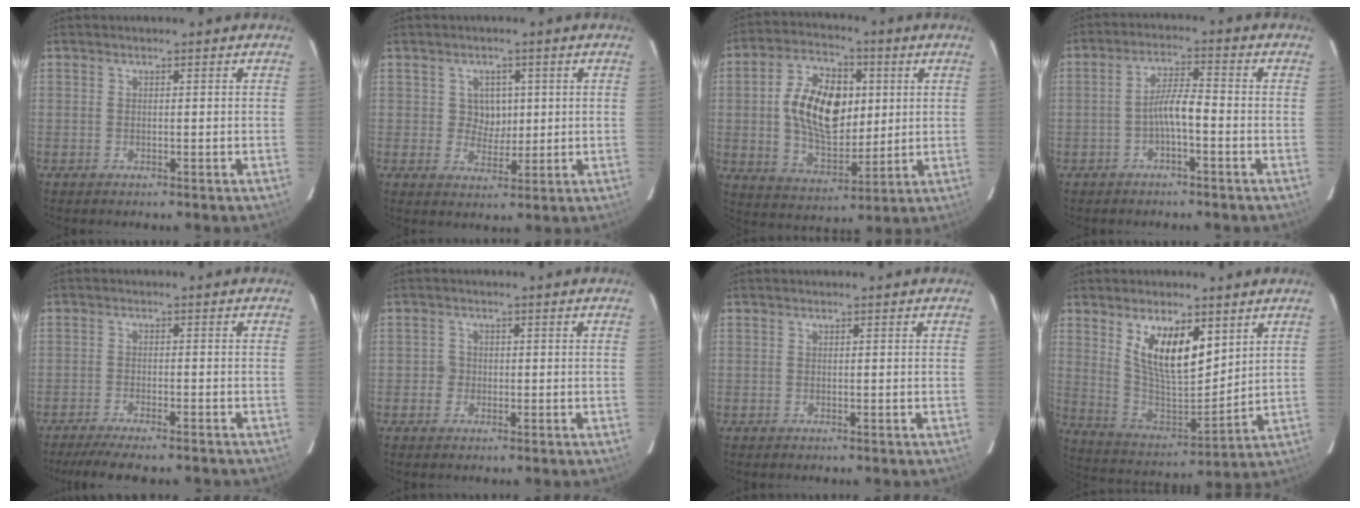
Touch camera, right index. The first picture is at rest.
{"total": 4.2, "force": [0.8, 3.9, 1.3], "torque": [-0.020, 0.009, 0.015]}
{"total": 15.9, "force": [2.1, 9.7, 12.5], "torque": [-0.230, 0.021, 0.044]}
{"total": 4.5, "force": [-2.0, 0.7, 4.0], "torque": [-0.079, 0.012, -0.035]}
{"total": 10.2, "force": [-8.7, 1.6, 4.9], "torque": [-0.109, -0.022, -0.137]}
{"total": 1.9, "force": [-0.6, 1.8, 0.1], "torque": [-0.001, 0.004, -0.010]}
{"total": 0.0}
{"total": 14.0, "force": [6.8, 5.7, 10.8], "torque": [-0.198, -0.005, 0.139]}